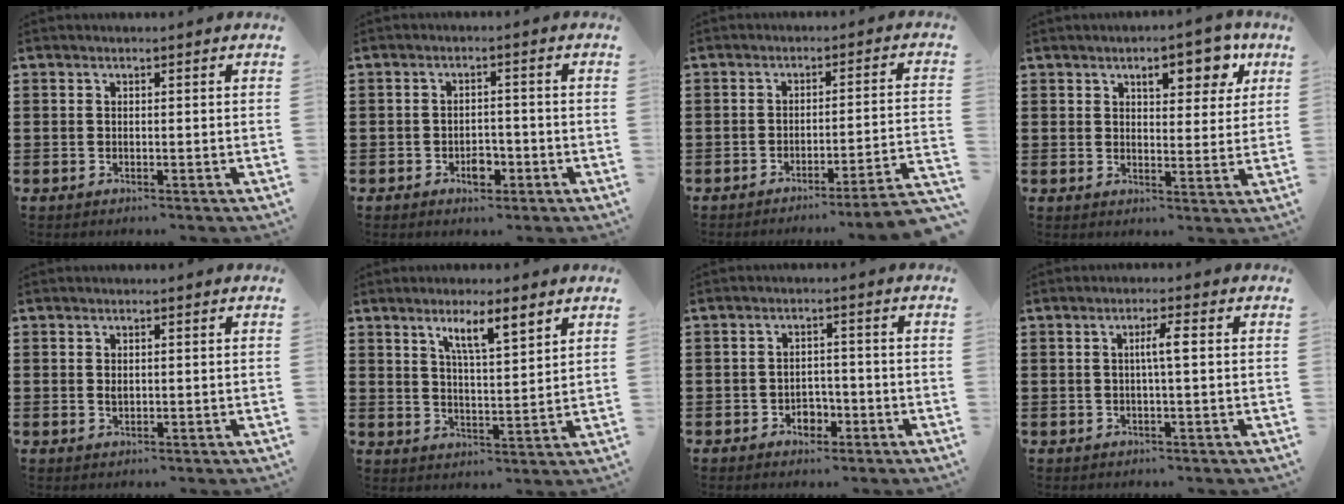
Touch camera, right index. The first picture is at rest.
{"total": 3.1, "force": [-1.6, 1.9, 1.9], "torque": [-0.035, 0.004, -0.028]}
{"total": 4.1, "force": [-3.3, -0.5, 2.4], "torque": [-0.044, -0.022, -0.068]}
{"total": 7.2, "force": [4.1, 3.2, 5.0], "torque": [-0.064, -0.005, 0.060]}
{"total": 1.0, "force": [0.2, 0.5, 0.8], "torque": [-0.017, 0.003, 0.003]}
{"total": 6.1, "force": [3.8, 1.1, 4.7], "torque": [-0.085, -0.005, 0.060]}
{"total": 2.8, "force": [-1.6, 2.0, 1.1], "torque": [-0.025, 0.004, -0.033]}
{"total": 3.1, "force": [0.2, 0.1, 3.1], "torque": [-0.058, -0.001, -0.001]}